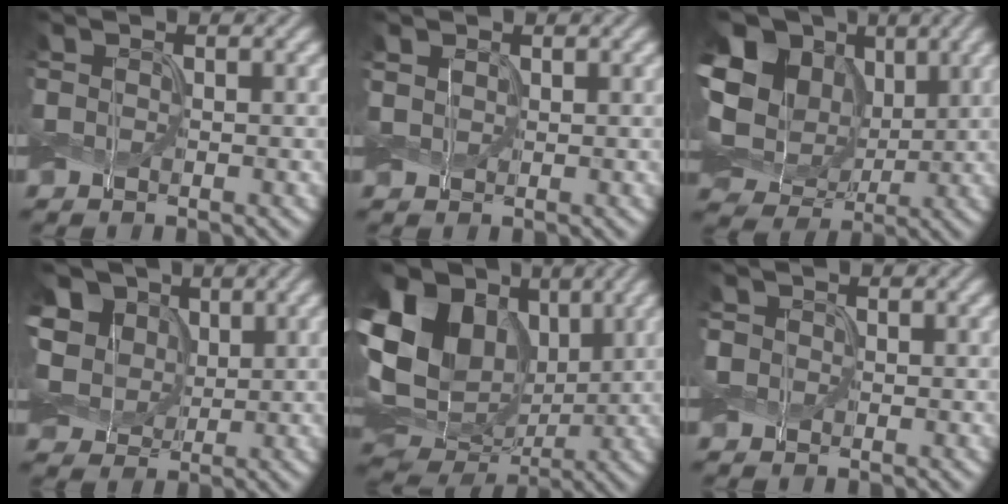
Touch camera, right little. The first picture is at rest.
{"total": 1.0, "force": [0.5, 0.7, 0.4], "torque": [-0.013, 0.001, 0.009]}
{"total": 17.3, "force": [4.4, 13.9, 9.3], "torque": [-0.236, 0.032, 0.074]}
{"total": 9.8, "force": [3.1, 7.9, 4.9], "torque": [-0.127, 0.026, 0.049]}
{"total": 19.1, "force": [4.9, 14.1, 11.9], "torque": [-0.266, 0.044, 0.086]}
{"total": 0.9, "force": [0.0, 0.9, 0.2], "torque": [-0.005, 0.000, -0.002]}